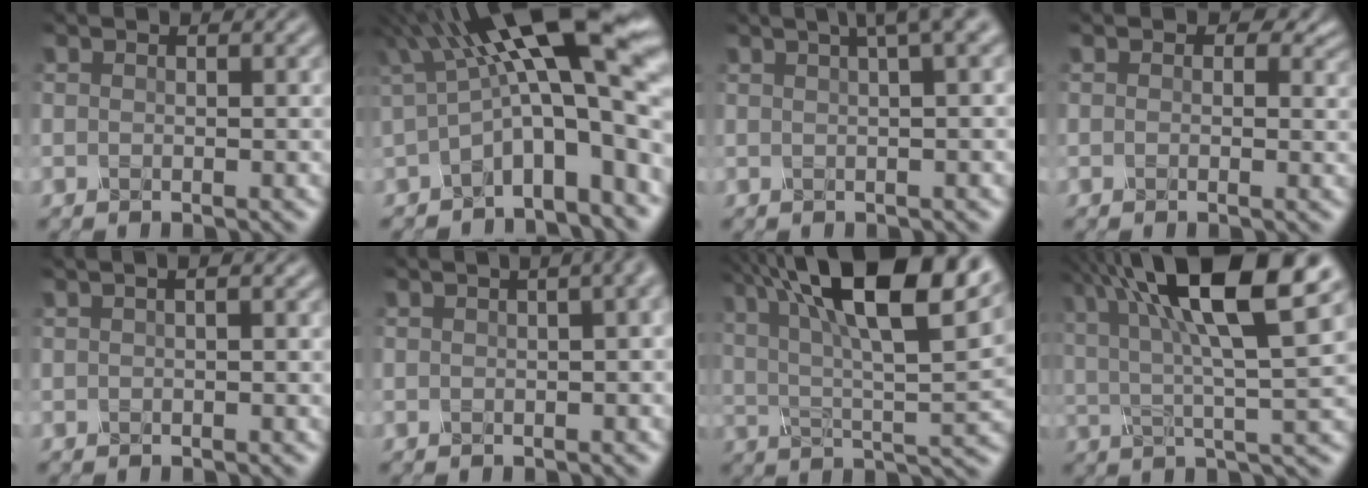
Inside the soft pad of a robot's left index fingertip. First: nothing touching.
{"total": 15.4, "force": [2.2, 4.5, 14.5], "torque": [-0.207, 0.017, 0.038]}
{"total": 4.0, "force": [2.3, 0.8, 3.2], "torque": [-0.033, 0.018, 0.028]}
{"total": 2.5, "force": [1.1, 1.8, 1.4], "torque": [-0.014, -0.006, 0.006]}
{"total": 1.8, "force": [0.6, 0.6, 1.5], "torque": [-0.019, 0.003, 0.001]}
{"total": 9.9, "force": [2.4, 5.3, 8.0], "torque": [-0.026, 0.058, 0.001]}
{"total": 16.1, "force": [8.3, 5.3, 12.8], "torque": [-0.208, 0.019, 0.126]}
{"total": 13.5, "force": [6.0, 3.3, 11.6], "torque": [-0.191, 0.019, 0.095]}